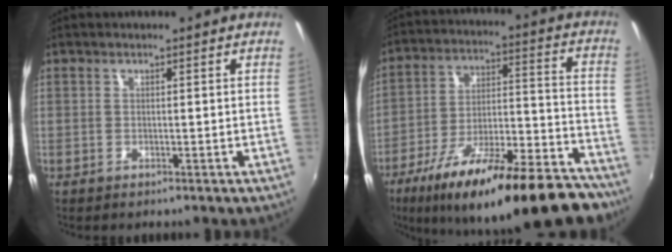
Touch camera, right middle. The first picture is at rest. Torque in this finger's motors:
{"motor_torque": [1.25, -0.89, 0.88, 0.21]}